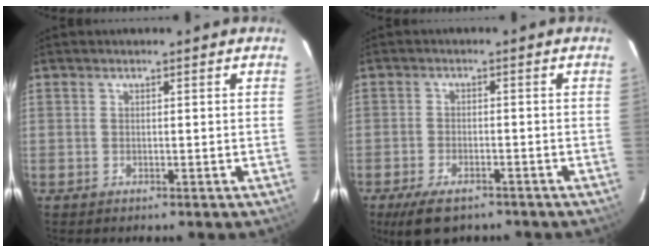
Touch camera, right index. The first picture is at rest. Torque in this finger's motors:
{"motor_torque": [0.52, -0.53, 0.17, 0.05]}